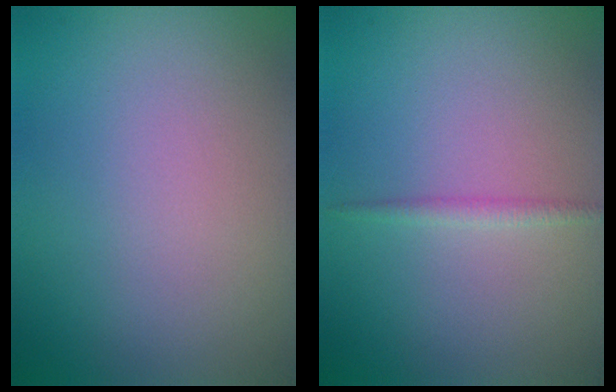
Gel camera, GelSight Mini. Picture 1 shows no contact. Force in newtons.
{"total": 1.0, "press": 1.0, "slide": 0.0}